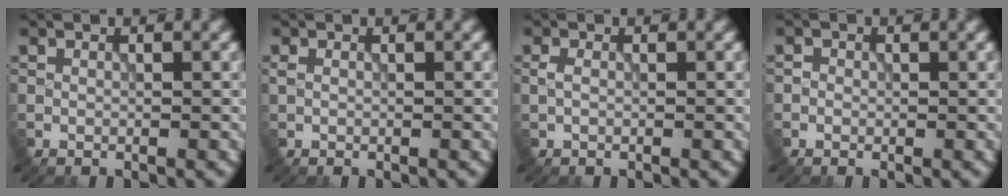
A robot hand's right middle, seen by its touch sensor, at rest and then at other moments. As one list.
[{"total": 0.7, "force": [0.1, 0.5, 0.5], "torque": [-0.013, 0.000, 0.004]}, {"total": 1.0, "force": [-0.1, 0.6, 0.8], "torque": [-0.016, 0.002, -0.001]}, {"total": 0.6, "force": [-0.1, 0.6, 0.1], "torque": [0.001, -0.002, -0.002]}]